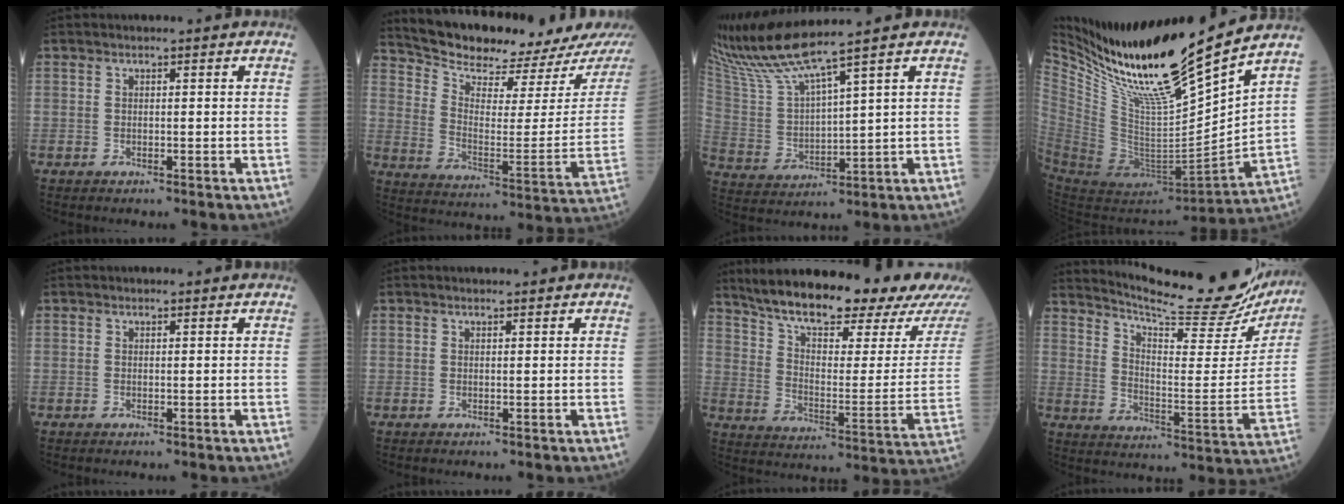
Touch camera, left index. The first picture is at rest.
{"total": 18.6, "force": [17.1, 1.8, 7.0], "torque": [-0.121, -0.069, 0.250]}
{"total": 9.8, "force": [8.4, -2.3, 4.4], "torque": [-0.108, -0.005, 0.178]}
{"total": 21.7, "force": [18.4, -0.3, 11.4], "torque": [-0.203, -0.067, 0.336]}
{"total": 0.8, "force": [0.8, 0.1, 0.2], "torque": [-0.005, 0.009, 0.009]}
{"total": 1.5, "force": [1.3, 0.0, 0.7], "torque": [-0.007, 0.008, 0.017]}
{"total": 24.4, "force": [20.1, 4.1, 13.1], "torque": [-0.208, -0.028, 0.277]}
{"total": 23.2, "force": [21.3, 3.1, 8.8], "torque": [-0.145, -0.070, 0.278]}